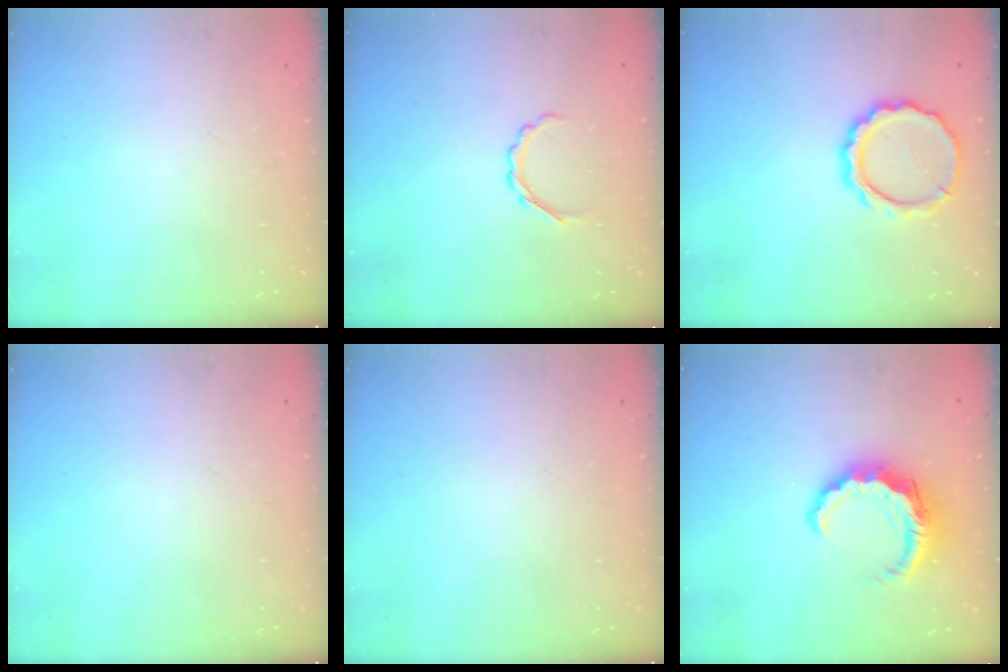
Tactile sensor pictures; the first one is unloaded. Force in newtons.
{"total": 3.7, "press": 3.5, "slide": 1.1}
{"total": 11.2, "press": 11.1, "slide": 1.5}
{"total": 0.0}
{"total": 0.0}
{"total": 8.7, "press": 8.6, "slide": 1.4}